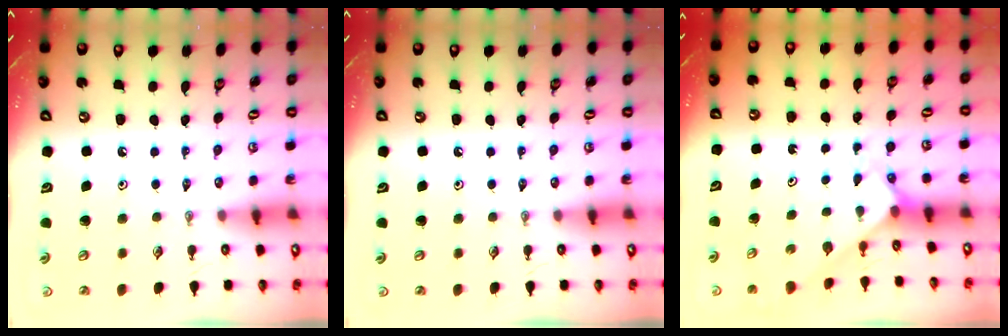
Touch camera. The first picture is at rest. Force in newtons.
{"total": 0.0}
{"total": 2.5, "press": 2.5, "slide": 0.2}